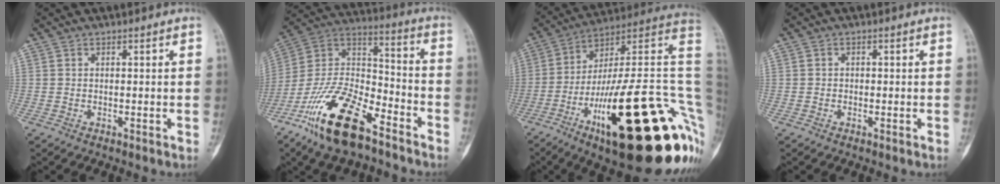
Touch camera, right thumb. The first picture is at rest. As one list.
[{"total": 20.6, "force": [-13.1, 8.5, 13.5], "torque": [-0.252, 0.075, -0.241]}, {"total": 36.9, "force": [-9.5, 10.5, 34.1], "torque": [-0.387, 0.074, -0.145]}, {"total": 0.6, "force": [-0.3, 0.5, 0.0], "torque": [0.009, 0.002, -0.012]}]